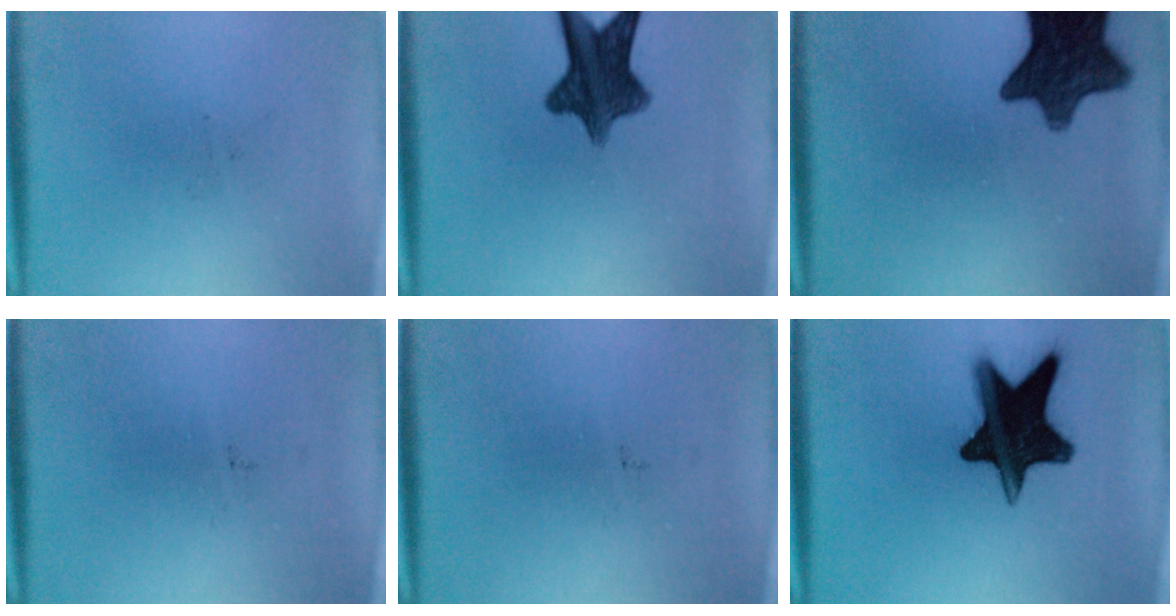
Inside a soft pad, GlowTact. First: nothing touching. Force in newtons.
{"total": 10.4}
{"total": 11.9}
{"total": 0.0}
{"total": 0.0}
{"total": 18.2}